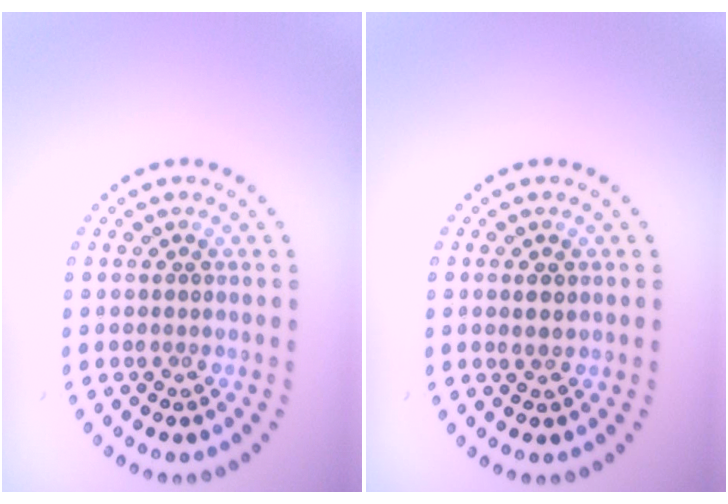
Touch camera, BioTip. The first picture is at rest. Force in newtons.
{"total": 1.2, "press": 1.1, "slide": 0.4}